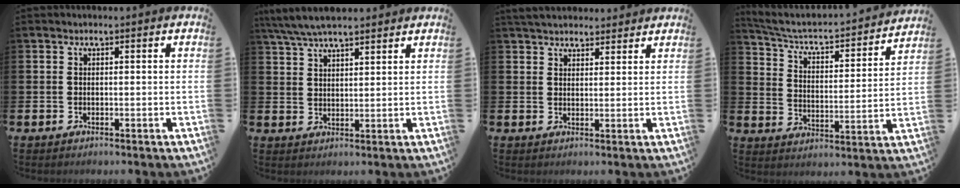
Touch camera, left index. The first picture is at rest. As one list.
[{"total": 6.1, "force": [5.6, 1.1, 2.1], "torque": [-0.058, -0.013, 0.104]}, {"total": 3.9, "force": [3.7, 1.0, 0.4], "torque": [-0.013, -0.013, 0.070]}, {"total": 4.9, "force": [4.2, 1.3, 2.1], "torque": [-0.064, -0.039, 0.061]}]